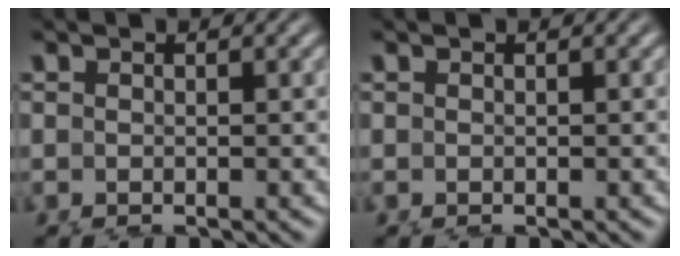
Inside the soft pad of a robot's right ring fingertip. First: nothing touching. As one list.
[{"total": 0.0}]